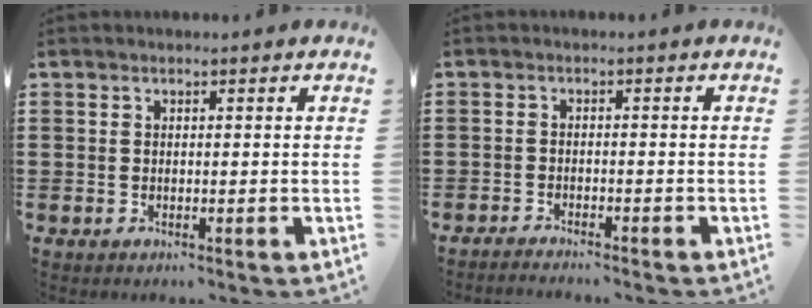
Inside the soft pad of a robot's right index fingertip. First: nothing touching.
{"total": 1.7, "force": [-1.7, -0.1, -0.1], "torque": [-0.002, 0.003, -0.036]}